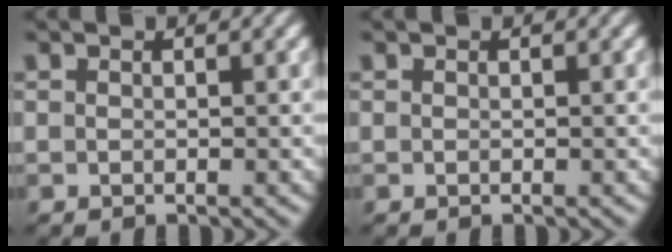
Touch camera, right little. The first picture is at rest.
{"total": 0.0}